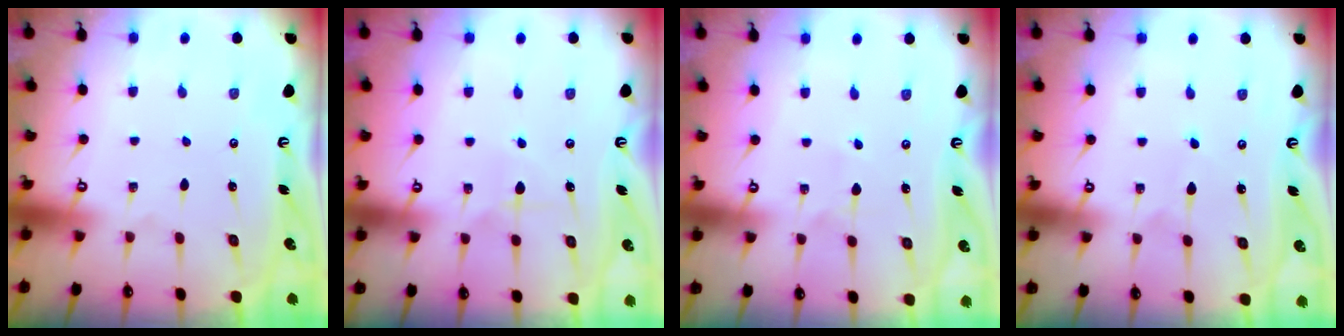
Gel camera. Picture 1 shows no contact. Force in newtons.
{"total": 5.9, "press": 5.9, "slide": 0.3}
{"total": 2.8, "press": 2.8, "slide": 0.3}
{"total": 3.2, "press": 3.2, "slide": 0.3}